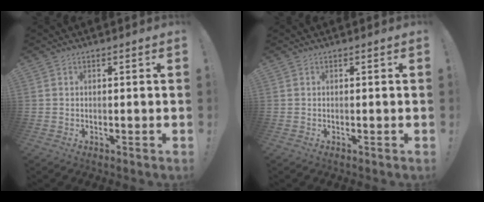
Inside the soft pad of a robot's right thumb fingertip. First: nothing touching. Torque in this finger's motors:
{"motor_torque": [-0.01, 0.01, 0.00, 0.01, 0.00]}